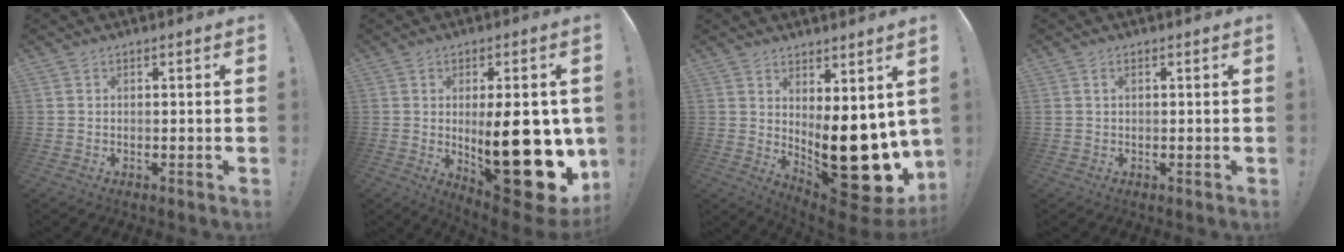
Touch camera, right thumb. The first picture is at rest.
{"total": 24.3, "force": [-1.2, 9.4, 22.4], "torque": [-0.306, -0.025, 0.001]}
{"total": 17.5, "force": [-2.4, 8.1, 15.3], "torque": [-0.189, -0.018, -0.017]}
{"total": 1.0, "force": [0.4, 0.5, 0.8], "torque": [-0.019, 0.004, 0.007]}